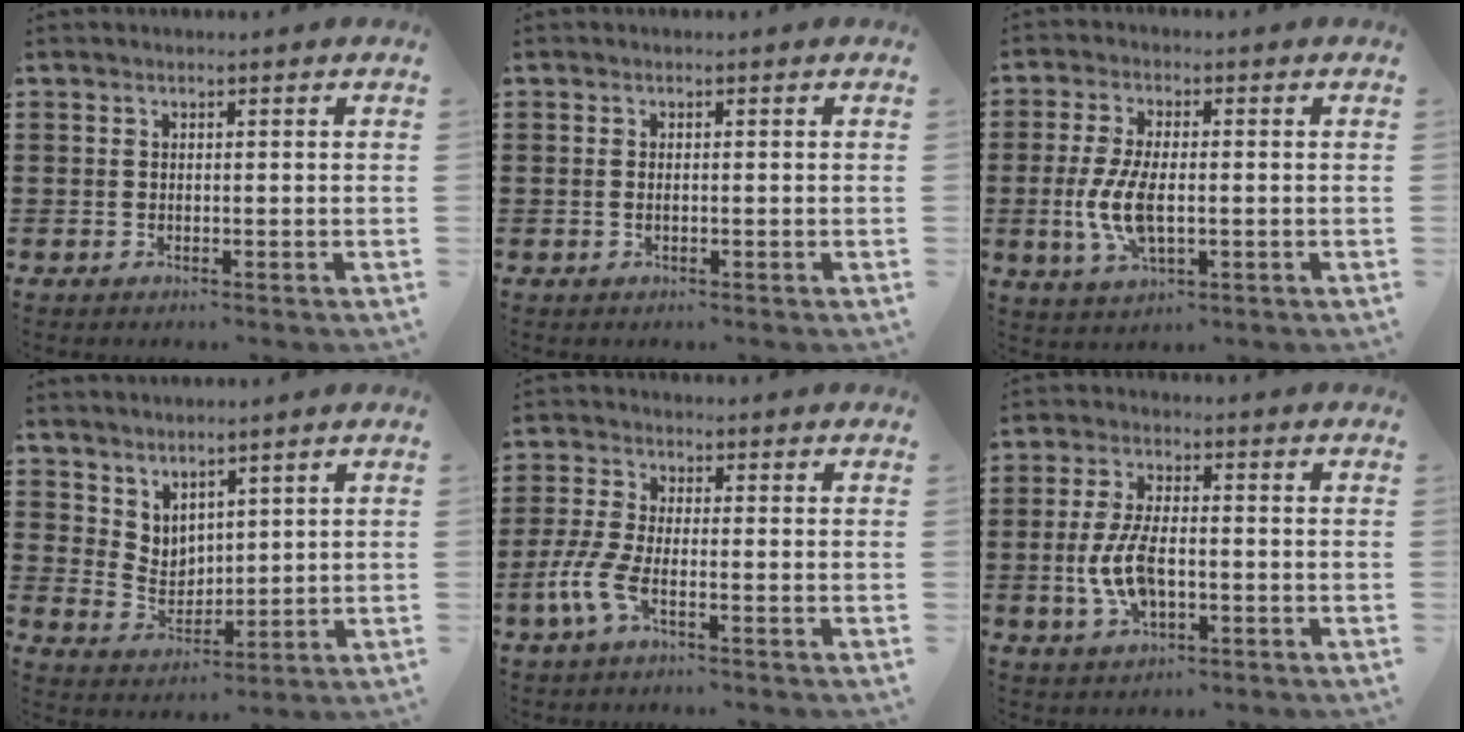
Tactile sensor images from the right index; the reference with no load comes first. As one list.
[{"total": 0.7, "force": [0.0, 0.3, 0.7], "torque": [-0.015, 0.000, -0.001]}, {"total": 7.5, "force": [-0.9, 3.4, 6.7], "torque": [-0.151, -0.006, -0.021]}, {"total": 4.1, "force": [3.7, 1.9, 0.0], "torque": [-0.015, -0.009, 0.072]}, {"total": 5.3, "force": [-2.5, 1.5, 4.4], "torque": [-0.116, -0.015, -0.054]}, {"total": 7.7, "force": [-1.4, 3.7, 6.6], "torque": [-0.150, -0.001, -0.031]}]